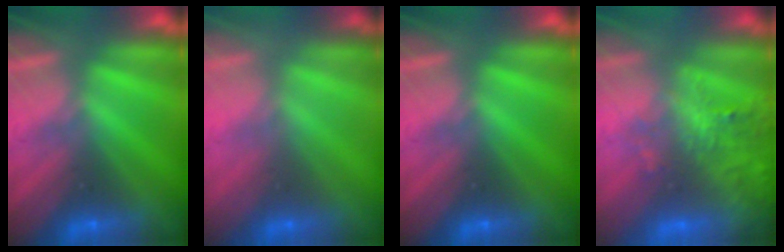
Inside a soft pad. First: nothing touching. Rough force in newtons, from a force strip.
{"total": 3.1}
{"total": 0.0}
{"total": 9.5}